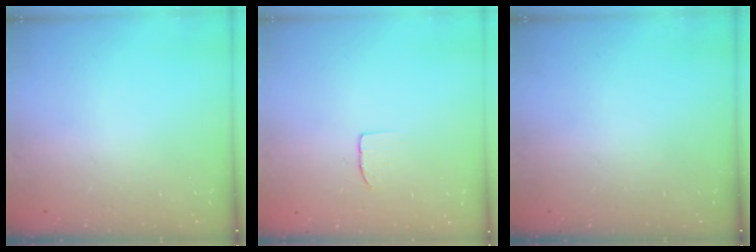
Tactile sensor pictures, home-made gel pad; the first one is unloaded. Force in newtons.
{"total": 3.9, "press": 3.9, "slide": 0.3}
{"total": 0.0}